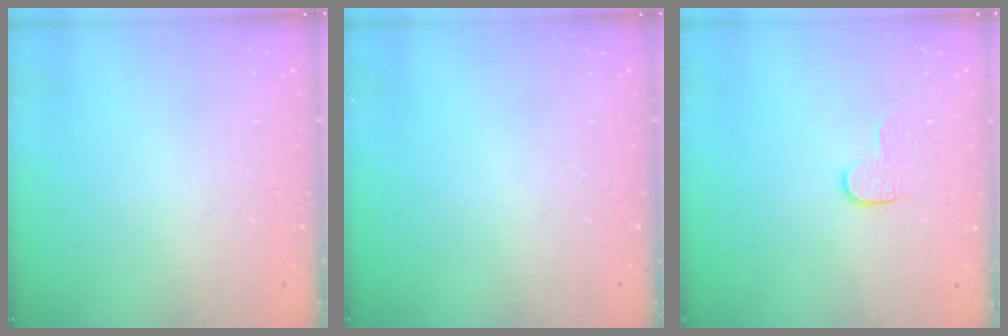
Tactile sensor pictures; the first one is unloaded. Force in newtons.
{"total": 0.0}
{"total": 5.8, "press": 5.8, "slide": 0.5}